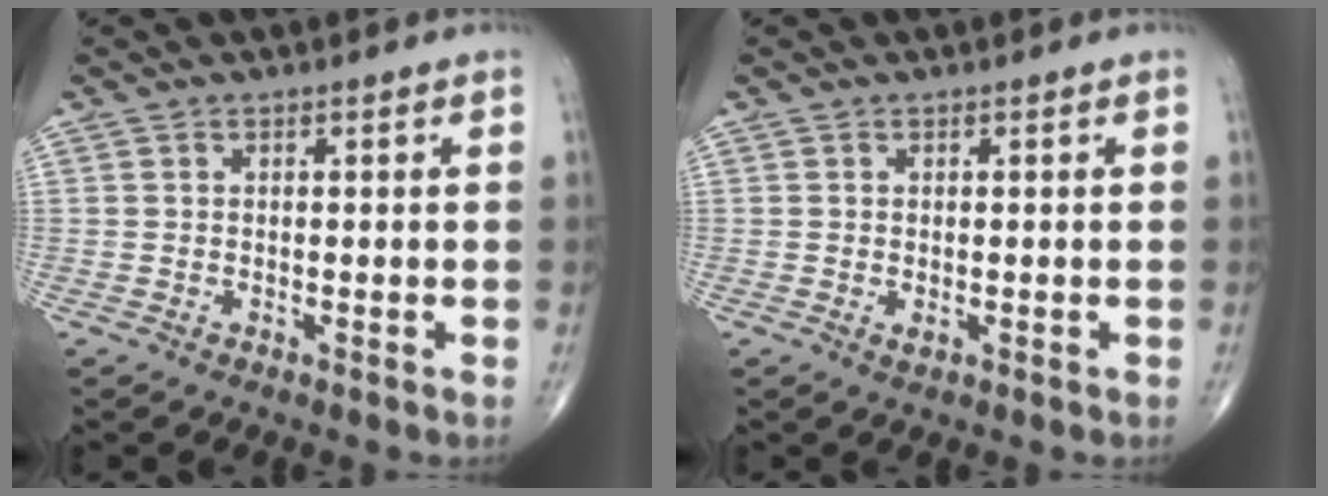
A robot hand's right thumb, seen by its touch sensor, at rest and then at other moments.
{"total": 0.8, "force": [-0.1, 0.4, 0.7], "torque": [-0.010, -0.002, -0.001]}